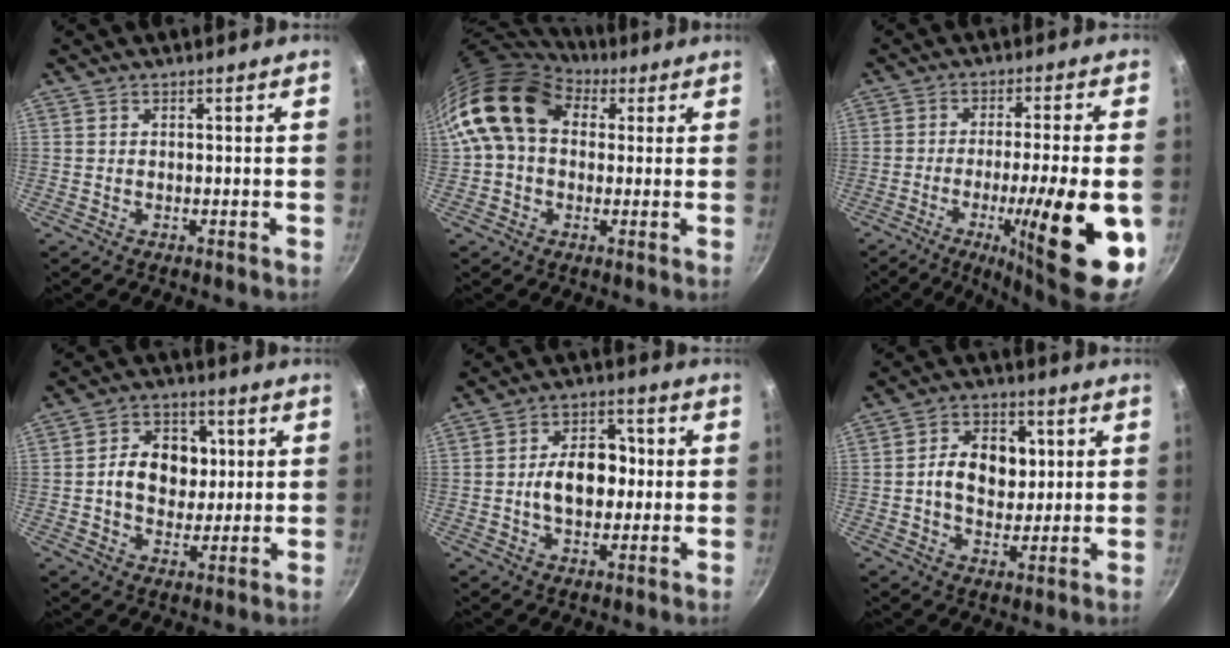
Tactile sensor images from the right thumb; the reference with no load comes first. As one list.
[{"total": 15.3, "force": [4.2, 11.1, 9.7], "torque": [-0.158, 0.017, 0.057]}, {"total": 19.6, "force": [-6.2, 3.5, 18.2], "torque": [-0.256, 0.014, -0.088]}, {"total": 11.2, "force": [1.1, 8.6, 7.0], "torque": [-0.076, 0.006, 0.009]}, {"total": 10.5, "force": [-0.2, 7.1, 7.8], "torque": [-0.086, 0.019, -0.012]}, {"total": 10.7, "force": [1.3, 7.7, 7.3], "torque": [-0.088, 0.004, 0.011]}]